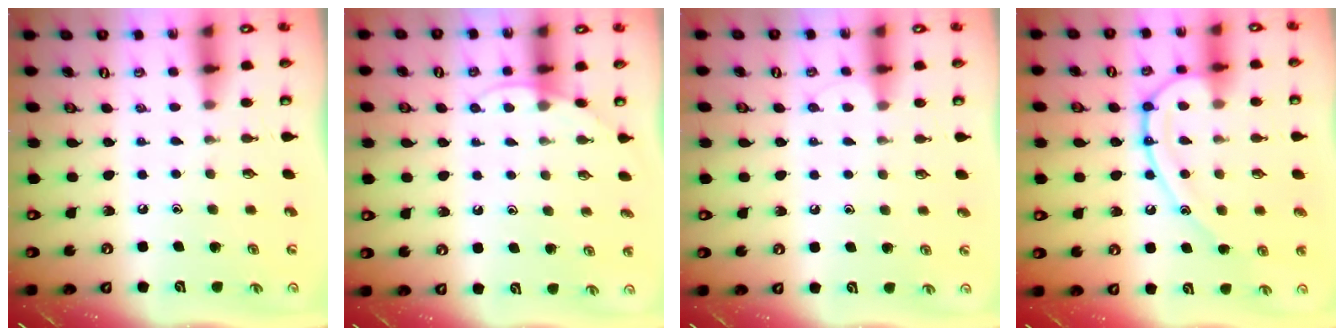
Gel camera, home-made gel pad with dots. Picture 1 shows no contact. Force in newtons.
{"total": 5.1, "press": 5.1, "slide": 0.5}
{"total": 4.6, "press": 4.5, "slide": 0.5}
{"total": 14.6, "press": 14.5, "slide": 1.5}